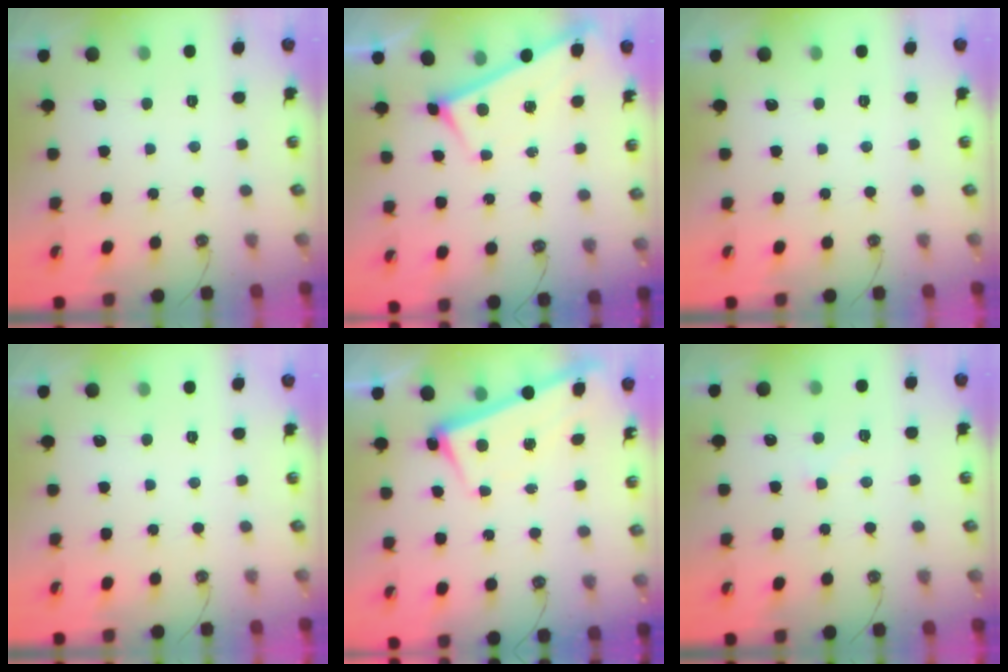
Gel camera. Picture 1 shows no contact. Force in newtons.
{"total": 2.9, "press": 2.9, "slide": 0.3}
{"total": 0.0}
{"total": 0.0}
{"total": 2.4, "press": 2.2, "slide": 0.9}
{"total": 2.7, "press": 2.7, "slide": 0.5}